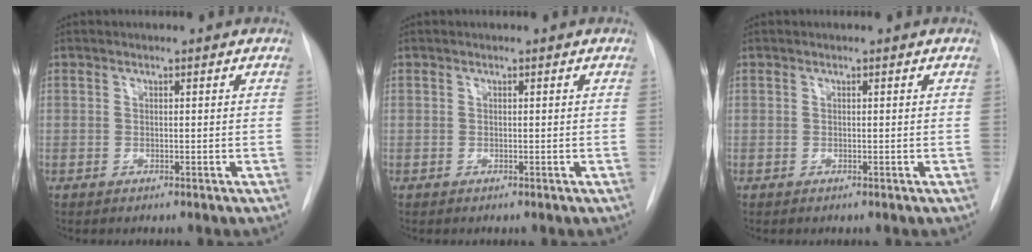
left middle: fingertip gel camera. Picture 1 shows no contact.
{"total": 0.0}
{"total": 0.0}